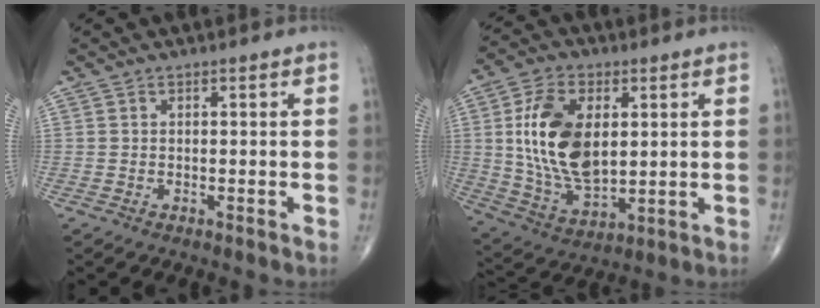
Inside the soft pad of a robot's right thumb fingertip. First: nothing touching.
{"total": 17.0, "force": [2.8, 9.8, 13.6], "torque": [-0.240, -0.013, 0.061]}